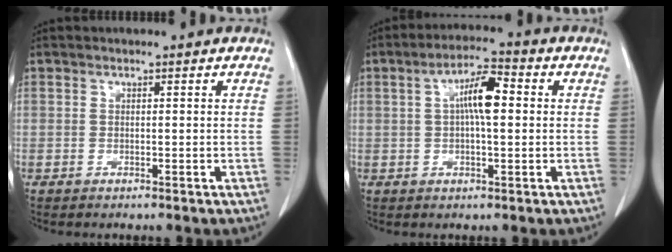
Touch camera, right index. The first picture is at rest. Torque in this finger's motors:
{"motor_torque": [1.39, 0.05, 0.55, 0.18]}